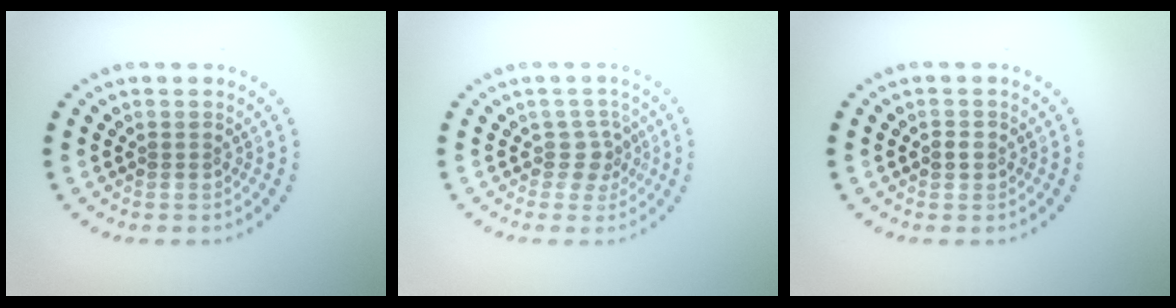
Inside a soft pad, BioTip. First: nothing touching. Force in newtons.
{"total": 2.1, "press": 1.6, "slide": 1.3}
{"total": 0.9, "press": 0.9, "slide": 0.2}